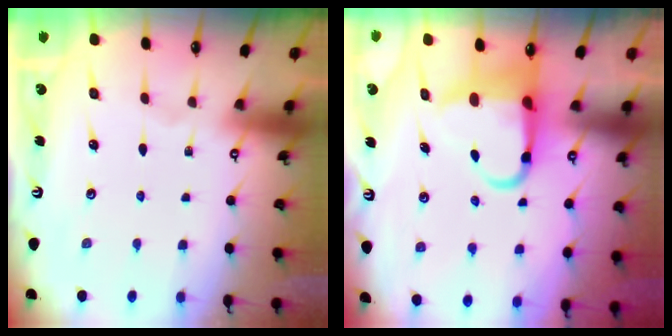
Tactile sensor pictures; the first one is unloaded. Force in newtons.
{"total": 8.2, "press": 8.0, "slide": 1.8}